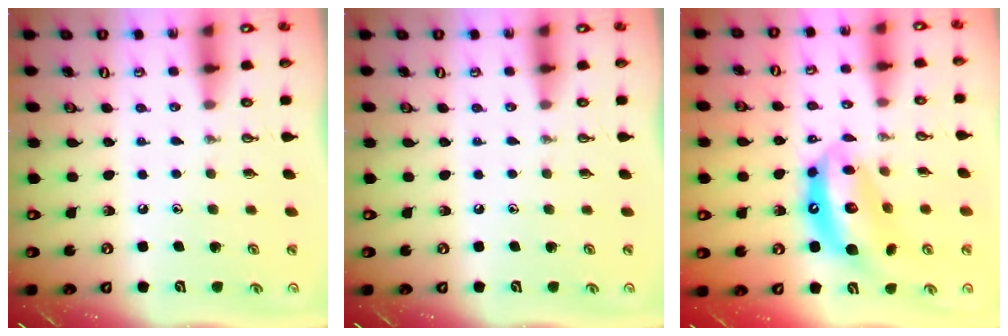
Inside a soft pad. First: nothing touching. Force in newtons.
{"total": 0.0}
{"total": 13.6, "press": 13.5, "slide": 1.5}